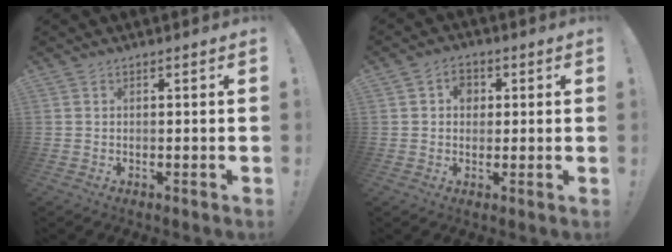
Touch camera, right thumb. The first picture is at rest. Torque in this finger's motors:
{"motor_torque": [0.14, 0.26, -0.04, 0.14, 0.00]}